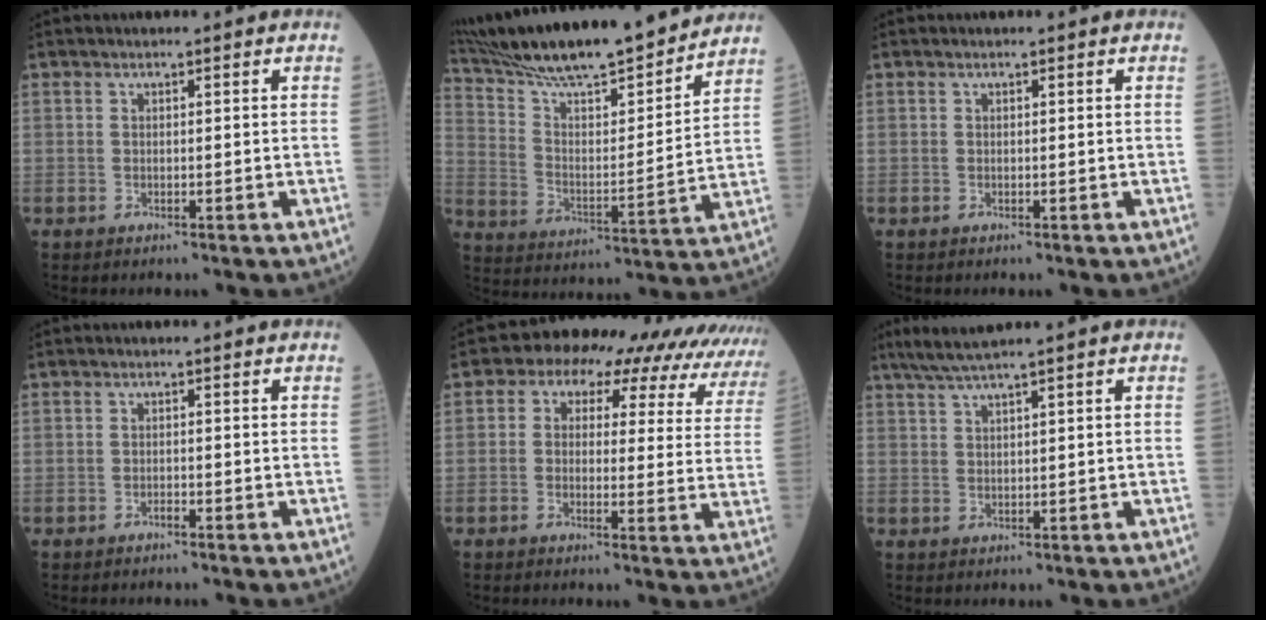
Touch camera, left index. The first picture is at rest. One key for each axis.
{"total": 21.8, "fx": 19.2, "fy": 2.3, "fz": 10.0, "tx": -0.179, "ty": 0.001, "tz": 0.306}
{"total": 0.0}
{"total": 0.5, "fx": -0.5, "fy": 0.0, "fz": 0.2, "tx": -0.003, "ty": -0.001, "tz": -0.011}
{"total": 17.6, "fx": 14.5, "fy": 7.2, "fz": 7.0, "tx": -0.075, "ty": 0.025, "tz": 0.141}
{"total": 4.4, "fx": 3.5, "fy": -1.0, "fz": 2.5, "tx": -0.051, "ty": 0.014, "tz": 0.070}